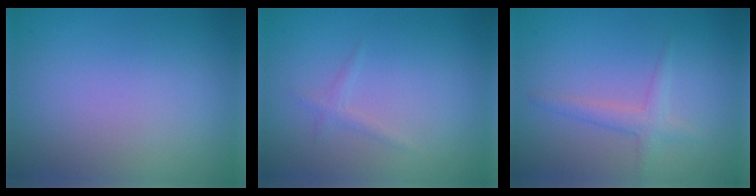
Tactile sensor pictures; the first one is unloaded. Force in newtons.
{"total": 0.8, "press": 0.8, "slide": 0.1}
{"total": 1.2, "press": 1.2, "slide": 0.1}